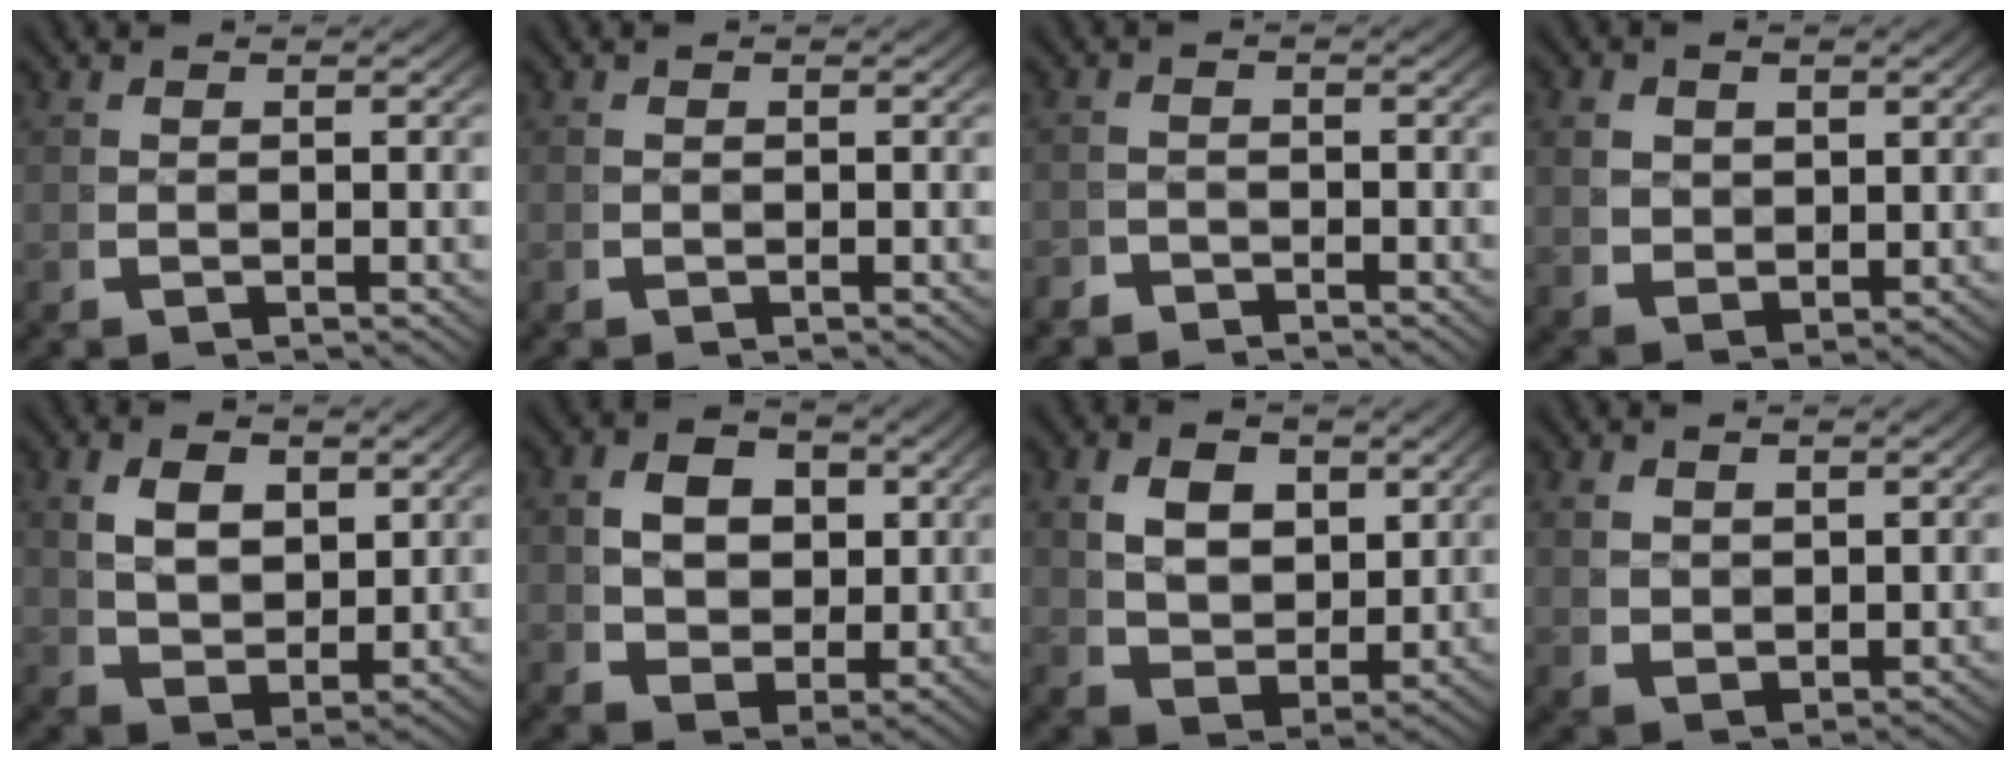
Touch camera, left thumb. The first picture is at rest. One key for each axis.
{"total": 0.0}
{"total": 2.3, "fx": -2.2, "fy": 0.6, "fz": -0.1, "tx": 0.005, "ty": -0.013, "tz": -0.038}
{"total": 3.7, "fx": 1.0, "fy": 2.7, "fz": 2.2, "tx": -0.052, "ty": -0.017, "tz": 0.034}
{"total": 5.7, "fx": 1.6, "fy": 3.8, "fz": 4.0, "tx": -0.073, "ty": -0.021, "tz": 0.041}
{"total": 7.1, "fx": 1.1, "fy": 5.3, "fz": 4.6, "tx": -0.083, "ty": -0.029, "tz": 0.029}
{"total": 6.5, "fx": 1.4, "fy": 4.6, "fz": 4.4, "tx": -0.085, "ty": -0.025, "tz": 0.036}
{"total": 2.6, "fx": 1.2, "fy": 1.6, "fz": 1.7, "tx": -0.040, "ty": -0.010, "tz": 0.039}